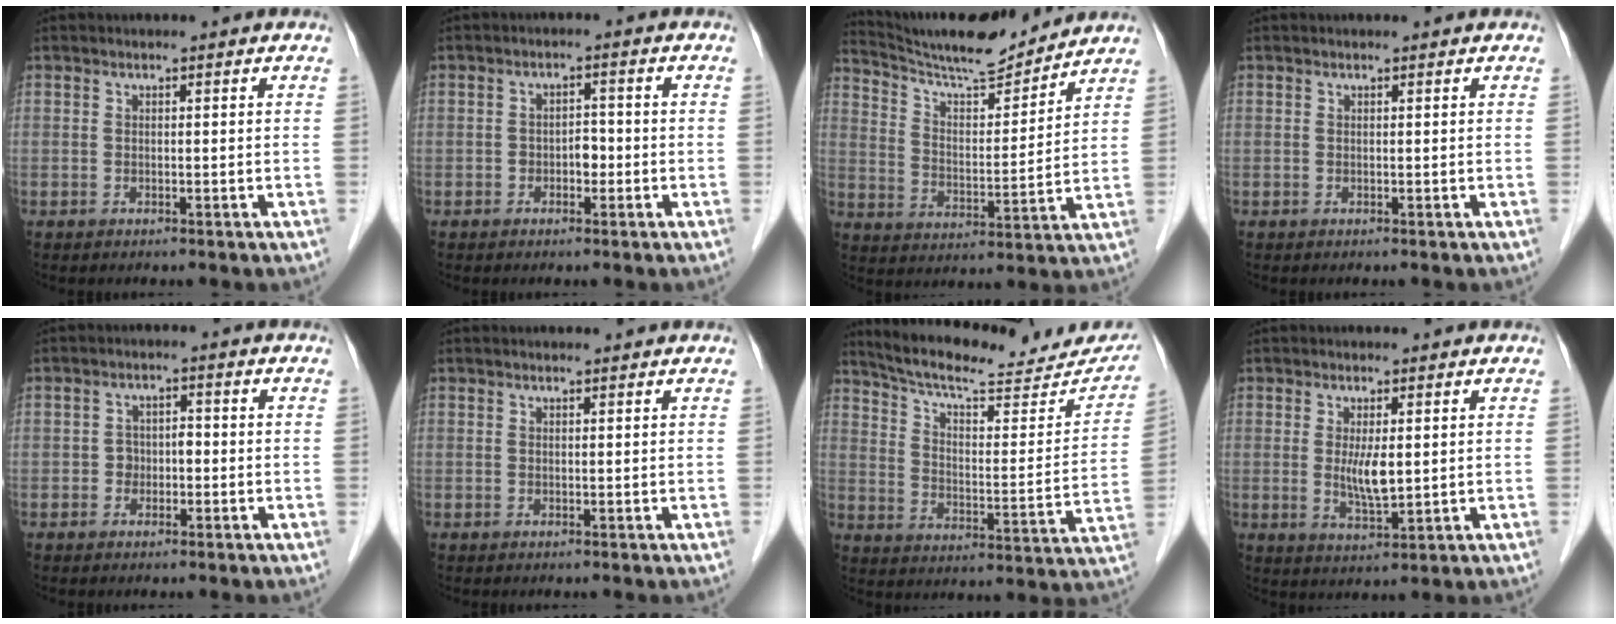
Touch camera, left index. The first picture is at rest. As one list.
[{"total": 2.4, "force": [-0.8, 1.5, 1.6], "torque": [-0.020, 0.008, -0.014]}, {"total": 13.7, "force": [13.1, 0.9, 4.0], "torque": [-0.077, 0.004, 0.221]}, {"total": 0.0}, {"total": 2.5, "force": [-0.8, 2.0, 1.3], "torque": [-0.016, 0.012, -0.014]}, {"total": 1.2, "force": [1.2, 0.0, 0.3], "torque": [-0.008, 0.009, 0.018]}, {"total": 23.7, "force": [21.3, 4.9, 9.2], "torque": [-0.138, -0.018, 0.287]}, {"total": 4.4, "force": [0.6, 1.0, 4.2], "torque": [-0.081, -0.011, 0.015]}]